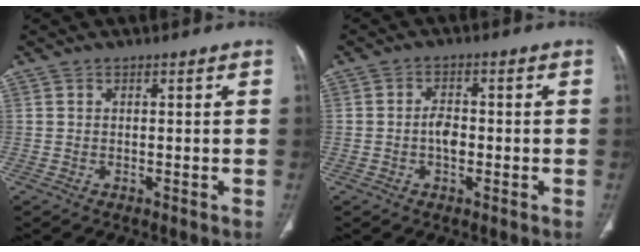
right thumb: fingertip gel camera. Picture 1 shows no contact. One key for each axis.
{"total": 3.4, "fx": -0.7, "fy": 2.1, "fz": 2.6, "tx": -0.039, "ty": 0.009, "tz": -0.016}